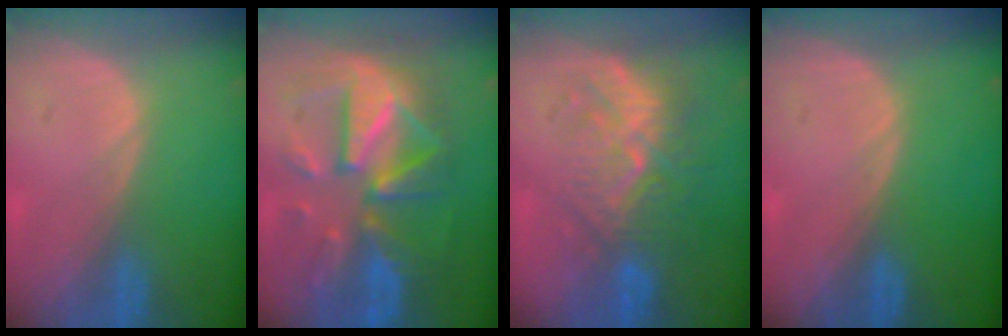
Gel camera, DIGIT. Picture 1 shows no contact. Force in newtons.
{"total": 12.4, "press": 12.3, "slide": 1.1}
{"total": 9.0, "press": 8.6, "slide": 2.4}
{"total": 0.0}